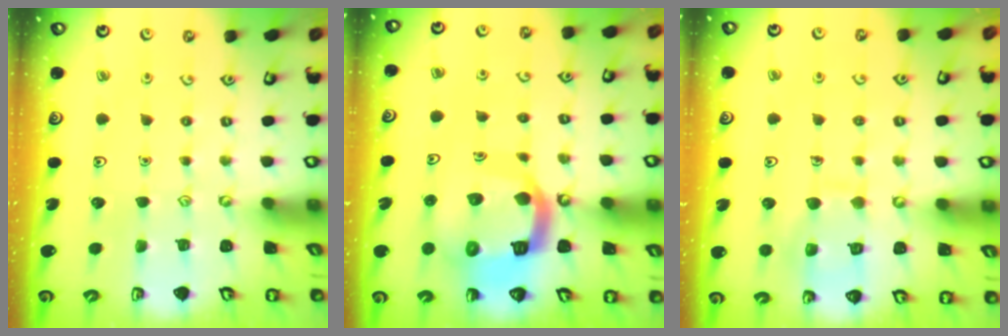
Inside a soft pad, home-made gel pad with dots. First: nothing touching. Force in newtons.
{"total": 14.7, "press": 14.6, "slide": 1.8}
{"total": 9.4, "press": 9.4, "slide": 0.9}